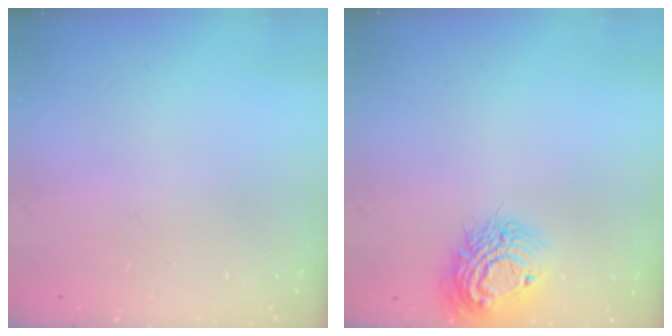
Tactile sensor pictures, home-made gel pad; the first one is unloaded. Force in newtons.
{"total": 13.1, "press": 13.1, "slide": 0.9}